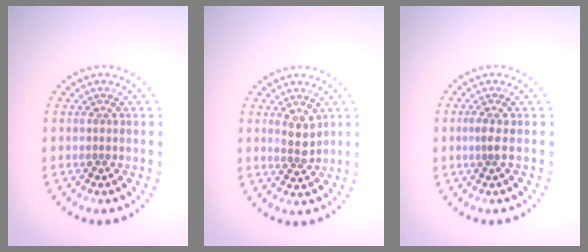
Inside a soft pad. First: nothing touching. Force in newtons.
{"total": 2.0, "press": 1.9, "slide": 0.6}
{"total": 1.0, "press": 0.6, "slide": 0.7}